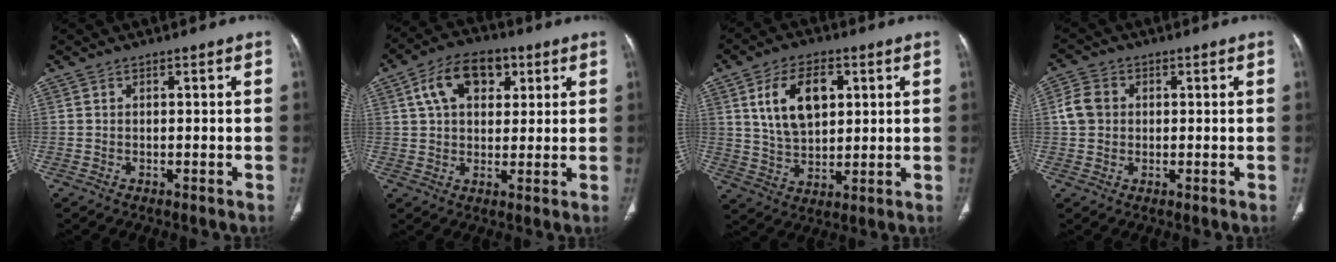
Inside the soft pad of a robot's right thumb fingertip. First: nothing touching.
{"total": 11.7, "force": [4.3, 7.4, 7.9], "torque": [-0.108, 0.006, 0.065]}
{"total": 12.1, "force": [3.8, 7.4, 8.8], "torque": [-0.132, -0.009, 0.074]}
{"total": 5.0, "force": [0.5, 4.2, 2.6], "torque": [-0.044, 0.009, 0.005]}